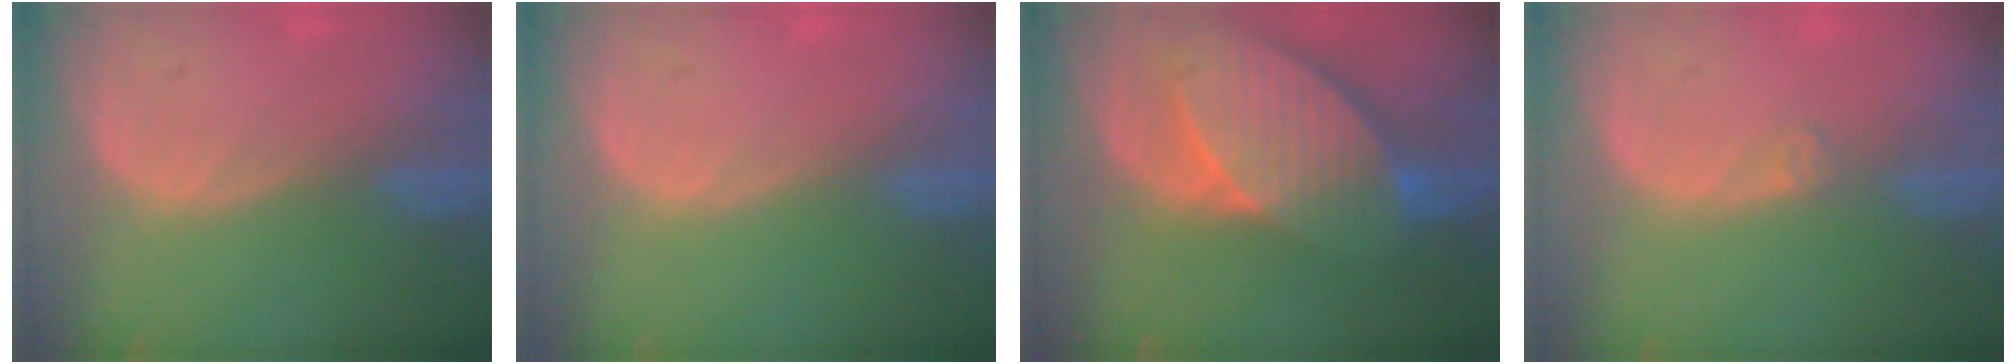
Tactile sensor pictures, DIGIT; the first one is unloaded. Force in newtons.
{"total": 0.0}
{"total": 10.5, "press": 9.2, "slide": 5.1}
{"total": 1.1, "press": 0.8, "slide": 0.7}